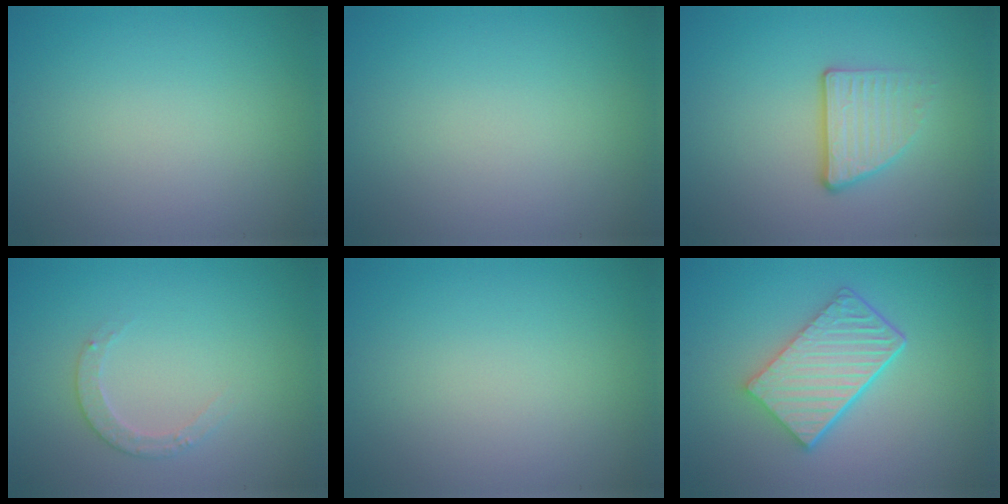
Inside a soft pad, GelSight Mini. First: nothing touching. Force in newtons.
{"total": 0.0}
{"total": 3.3, "press": 2.4, "slide": 2.3}
{"total": 1.8, "press": 1.8, "slide": 0.4}
{"total": 0.0}
{"total": 5.9, "press": 4.3, "slide": 4.1}